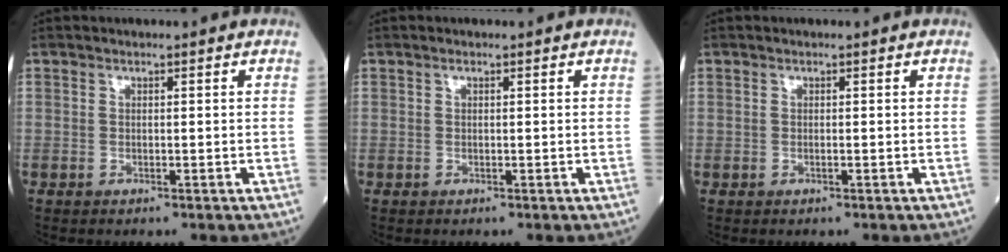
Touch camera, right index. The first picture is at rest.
{"total": 0.0}
{"total": 0.0}